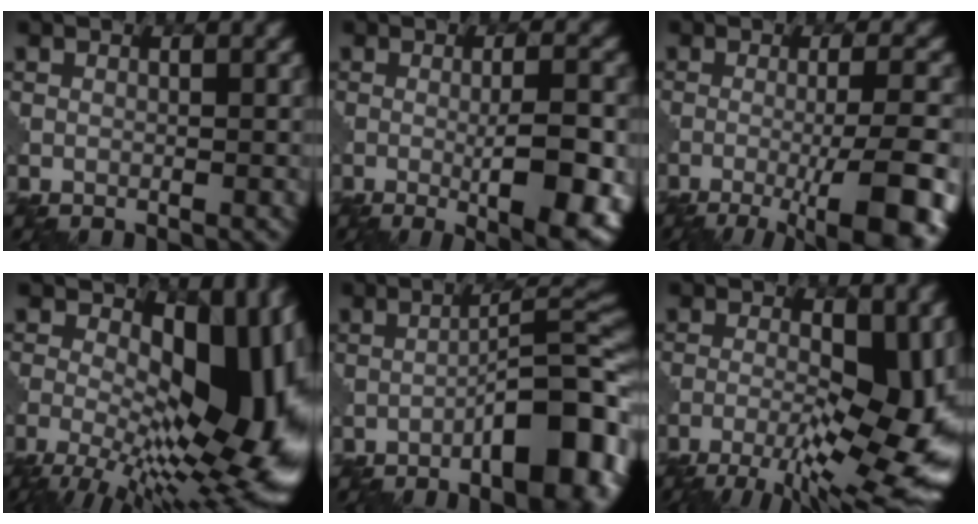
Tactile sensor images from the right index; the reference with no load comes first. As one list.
[{"total": 8.4, "force": [-1.9, 2.0, 7.9], "torque": [-0.110, -0.009, -0.020]}, {"total": 10.1, "force": [-4.5, 2.4, 8.7], "torque": [-0.113, 0.000, -0.063]}, {"total": 16.6, "force": [-1.3, 8.4, 14.3], "torque": [-0.197, 0.003, -0.020]}, {"total": 10.8, "force": [-4.6, 3.3, 9.2], "torque": [-0.120, 0.009, -0.065]}, {"total": 12.8, "force": [-4.4, 4.2, 11.3], "torque": [-0.176, -0.006, -0.067]}]